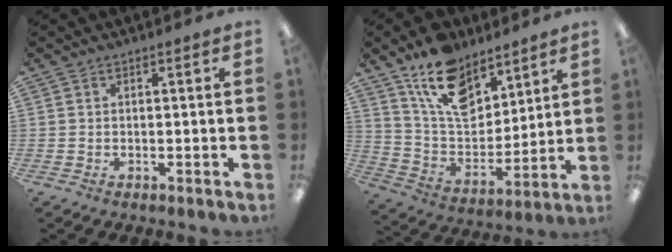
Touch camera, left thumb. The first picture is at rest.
{"total": 16.2, "force": [11.4, 8.8, 7.5], "torque": [-0.139, -0.061, 0.211]}